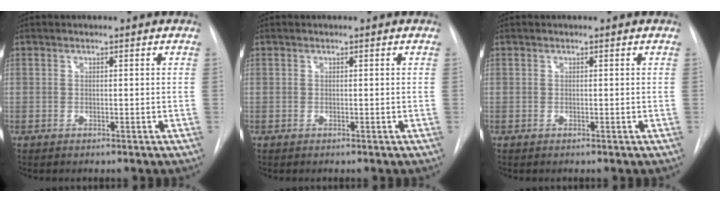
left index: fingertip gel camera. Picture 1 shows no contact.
{"total": 0.0}
{"total": 0.0}